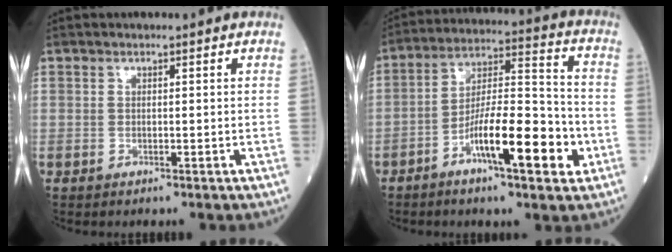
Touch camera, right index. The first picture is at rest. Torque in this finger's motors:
{"motor_torque": [0.68, -0.35, 0.33, 0.21]}